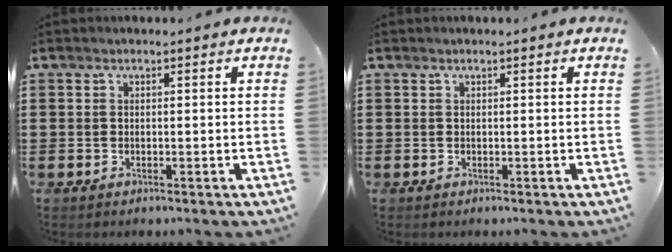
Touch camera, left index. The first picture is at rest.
{"total": 0.0}